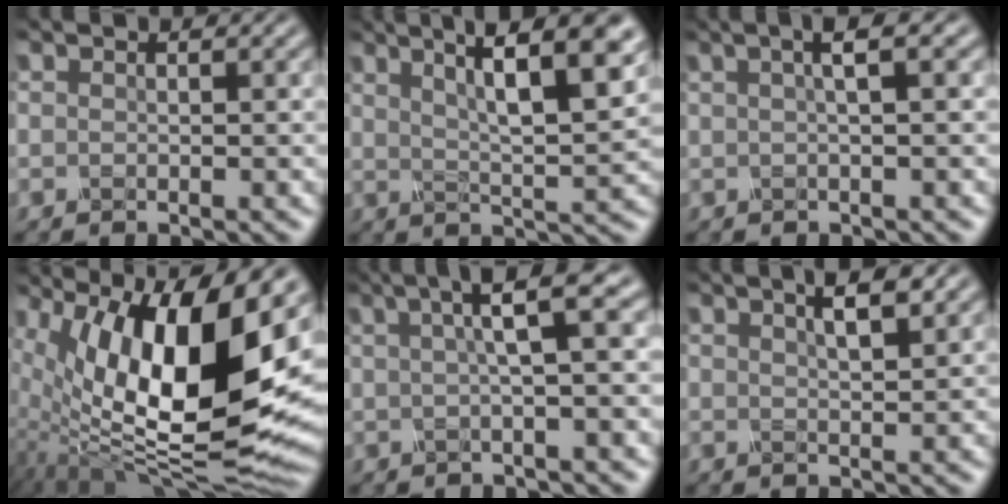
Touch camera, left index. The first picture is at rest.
{"total": 10.3, "force": [4.7, 2.7, 8.8], "torque": [-0.116, 0.021, 0.062]}
{"total": 3.4, "force": [1.0, 0.8, 3.1], "torque": [-0.032, 0.011, 0.003]}
{"total": 17.7, "force": [4.2, 6.6, 15.9], "torque": [-0.248, 0.015, 0.079]}
{"total": 5.4, "force": [1.5, 0.9, 5.1], "torque": [-0.074, 0.017, 0.022]}
{"total": 4.2, "force": [2.3, 1.1, 3.3], "torque": [-0.032, 0.018, 0.017]}